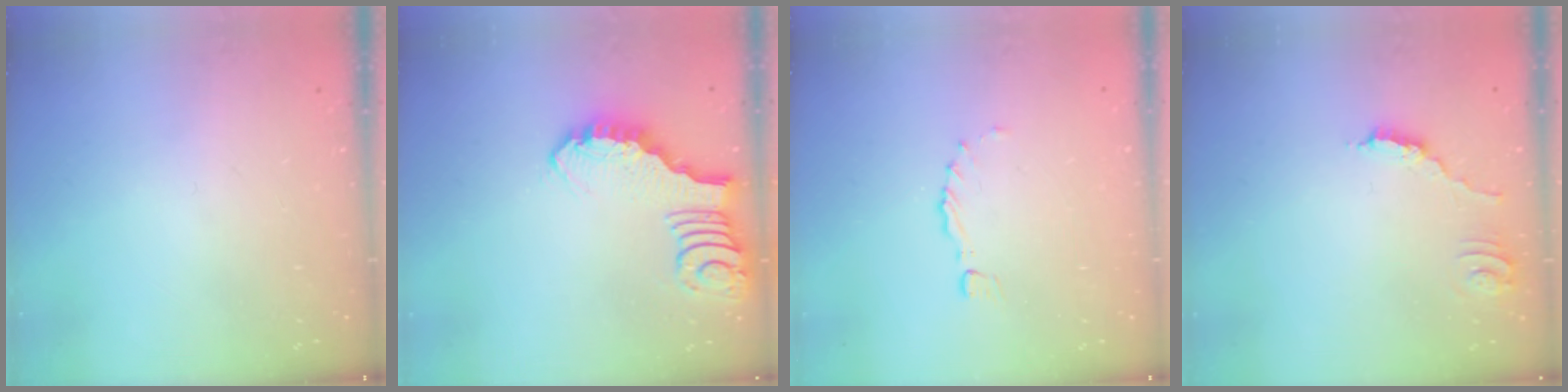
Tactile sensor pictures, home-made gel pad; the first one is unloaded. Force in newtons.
{"total": 2.4, "press": 2.4, "slide": 0.3}
{"total": 0.0}
{"total": 2.0, "press": 2.0, "slide": 0.4}